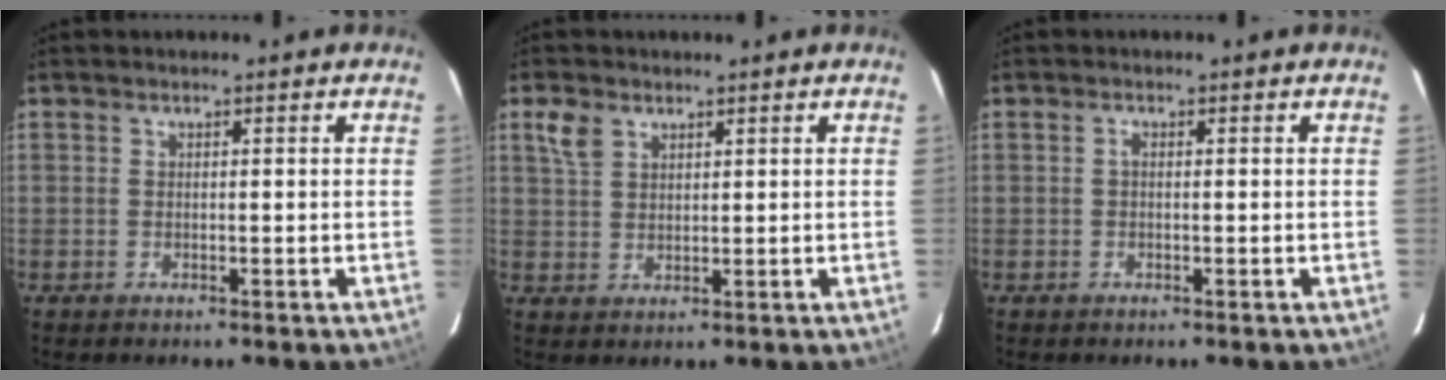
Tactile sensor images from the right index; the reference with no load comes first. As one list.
[{"total": 4.3, "force": [2.4, 2.8, 2.2], "torque": [-0.044, 0.010, 0.049]}, {"total": 0.5, "force": [-0.1, 0.3, 0.4], "torque": [-0.008, 0.004, -0.003]}]